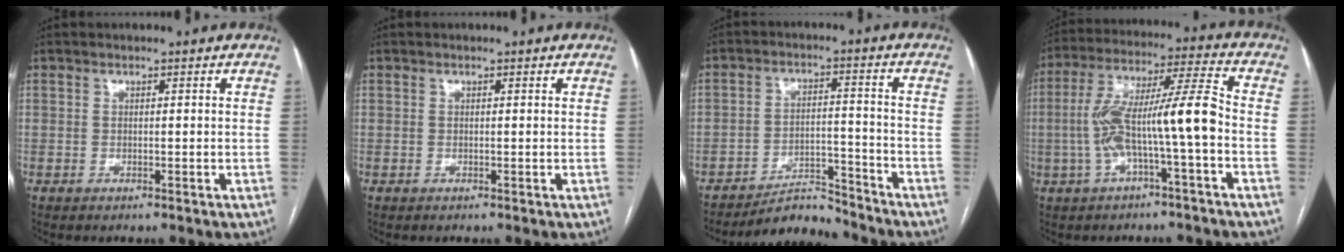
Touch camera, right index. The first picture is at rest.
{"total": 0.0}
{"total": 6.5, "force": [-6.4, 1.0, 0.1], "torque": [-0.002, 0.014, -0.104]}
{"total": 12.3, "force": [-2.4, 0.5, 12.1], "torque": [-0.234, 0.035, -0.043]}